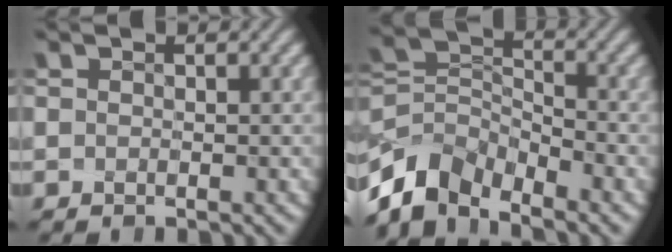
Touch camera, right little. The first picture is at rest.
{"total": 6.5, "force": [-4.9, 3.4, 2.6], "torque": [-0.045, 0.001, -0.105]}